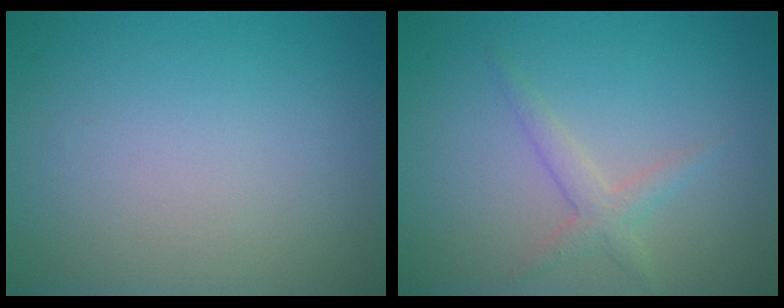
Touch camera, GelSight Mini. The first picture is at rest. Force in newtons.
{"total": 1.8, "press": 1.8, "slide": 0.1}